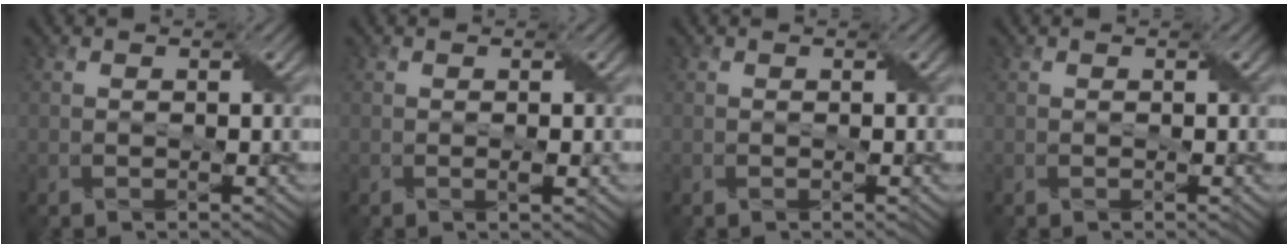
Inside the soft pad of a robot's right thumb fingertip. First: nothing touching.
{"total": 0.9, "force": [0.0, 0.1, 0.9], "torque": [-0.015, 0.000, -0.001]}
{"total": 0.0}
{"total": 0.0}